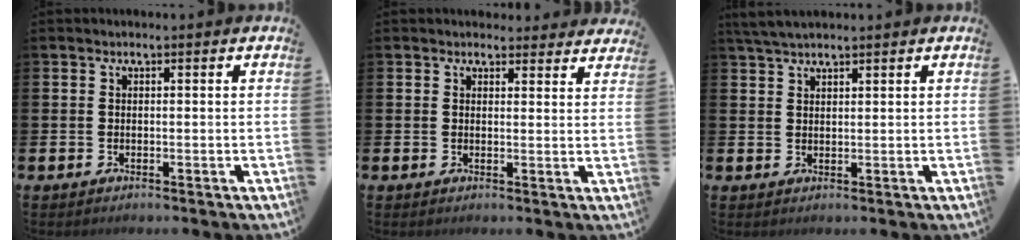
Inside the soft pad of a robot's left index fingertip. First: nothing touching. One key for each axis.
{"total": 2.4, "fx": 2.3, "fy": 0.6, "fz": -0.2, "tx": 0.013, "ty": -0.016, "tz": 0.040}
{"total": 3.1, "fx": 2.7, "fy": 0.7, "fz": 1.2, "tx": -0.028, "ty": -0.002, "tz": 0.051}